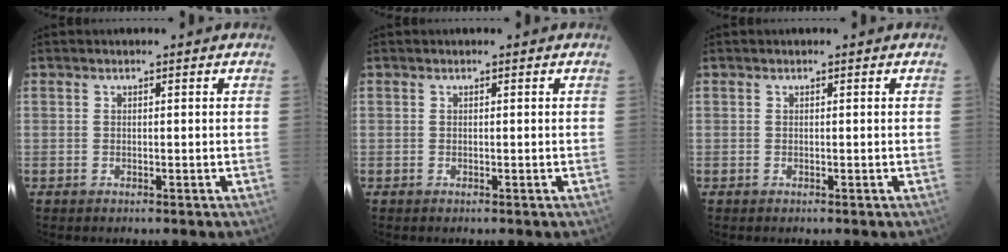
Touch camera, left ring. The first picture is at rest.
{"total": 0.0}
{"total": 0.0}